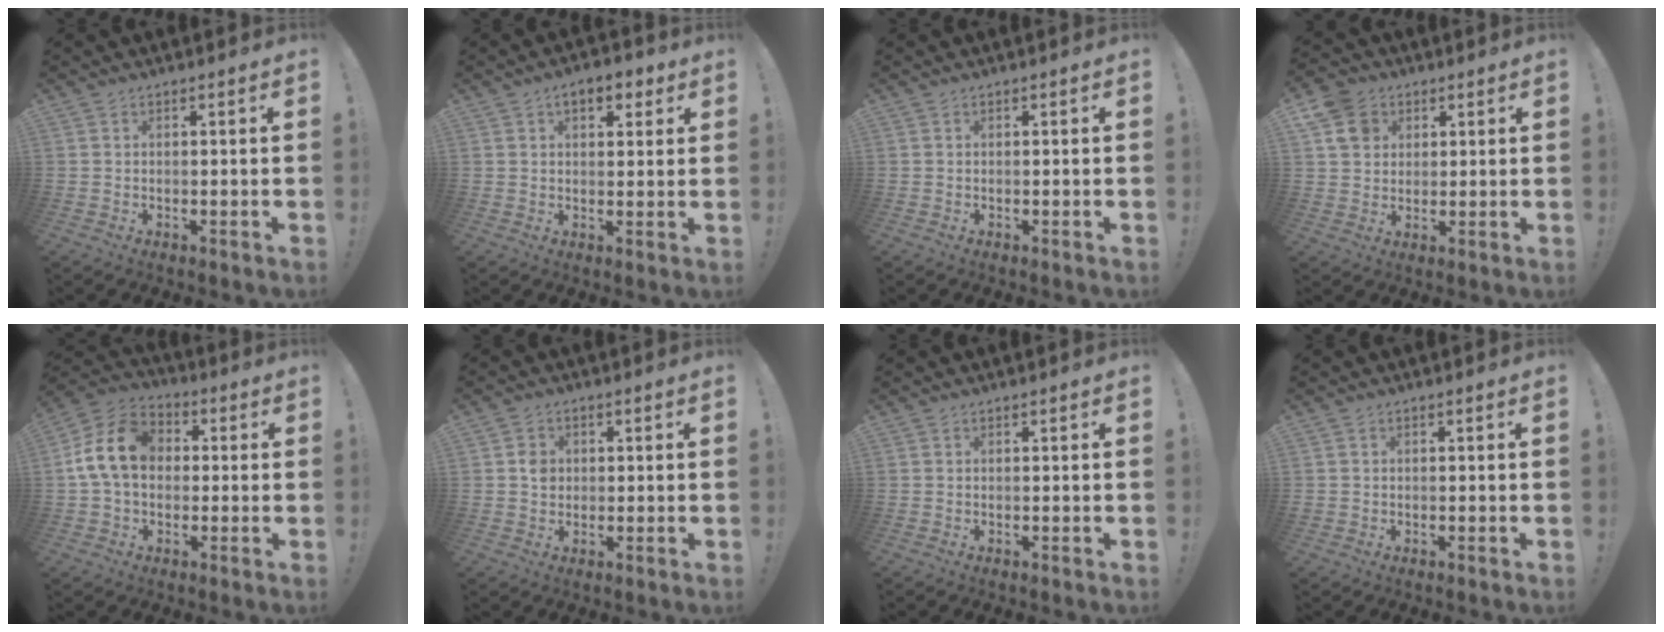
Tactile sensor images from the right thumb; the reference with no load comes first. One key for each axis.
{"total": 6.0, "fx": 3.0, "fy": 3.4, "fz": 3.9, "tx": -0.048, "ty": -0.003, "tz": 0.050}
{"total": 0.0}
{"total": 9.9, "fx": 4.1, "fy": 8.1, "fz": 4.1, "tx": -0.063, "ty": -0.010, "tz": 0.085}
{"total": 14.9, "fx": 1.5, "fy": 11.3, "fz": 9.7, "tx": -0.178, "ty": 0.017, "tz": 0.032}
{"total": 3.6, "fx": 0.0, "fy": 3.2, "fz": 1.7, "tx": -0.012, "ty": -0.001, "tz": -0.003}
{"total": 0.0}
{"total": 0.7, "fx": 0.0, "fy": 0.7, "fz": 0.1, "tx": -0.005, "ty": 0.003, "tz": 0.000}